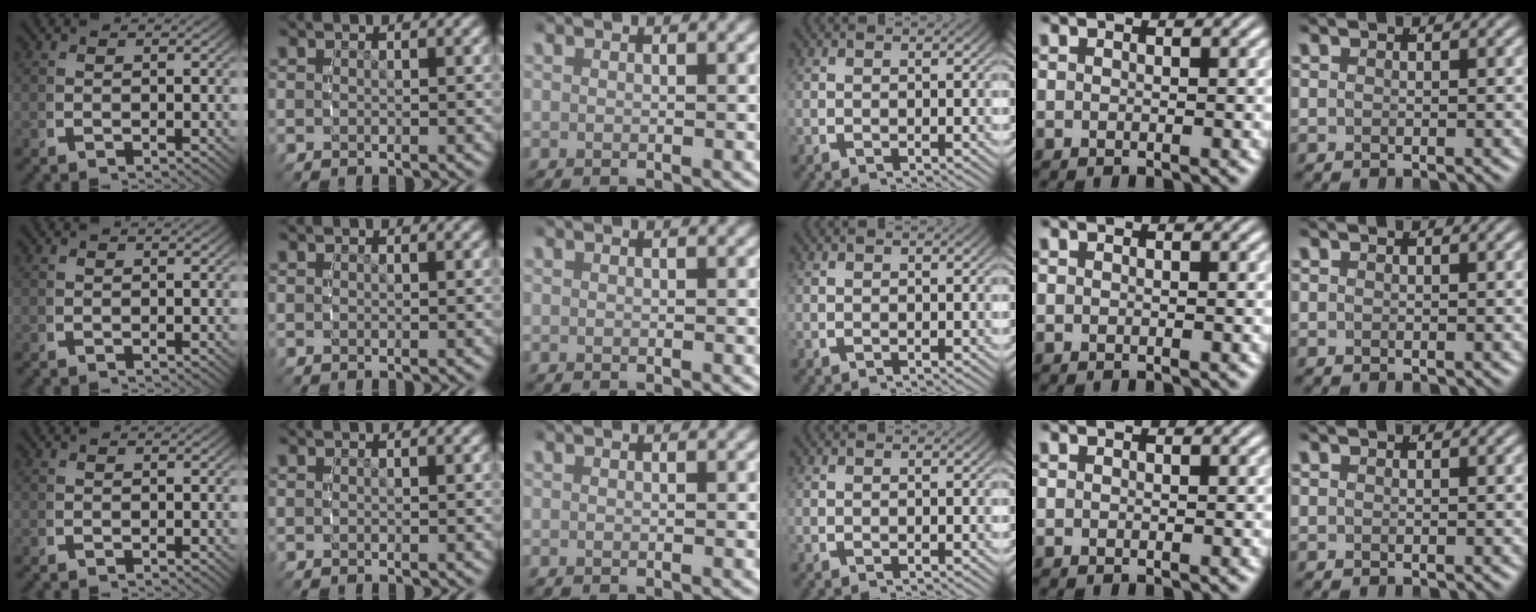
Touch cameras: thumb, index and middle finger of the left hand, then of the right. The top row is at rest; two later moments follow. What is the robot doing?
{"motion": "reach", "object": "stress ball aka squeeze ball"}